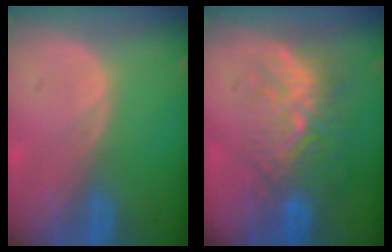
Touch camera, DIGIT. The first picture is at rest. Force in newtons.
{"total": 9.2, "press": 8.6, "slide": 3.4}